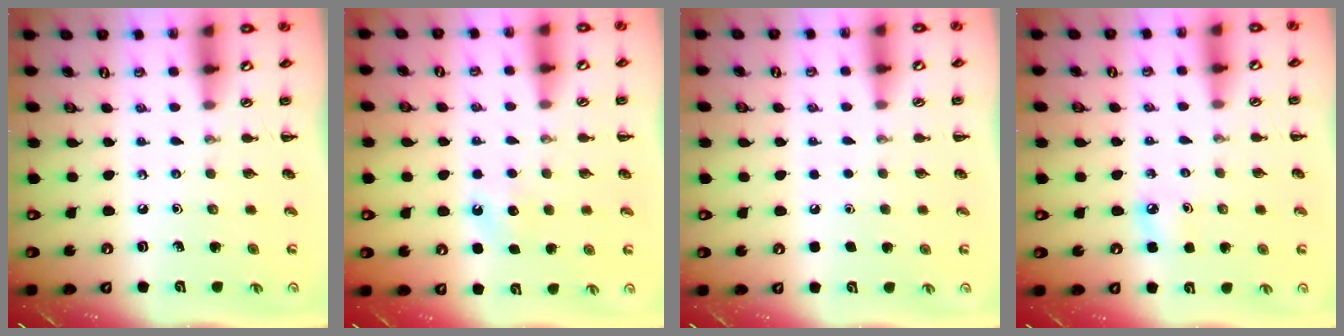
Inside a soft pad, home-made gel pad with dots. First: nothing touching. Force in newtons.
{"total": 5.0, "press": 4.8, "slide": 1.3}
{"total": 1.8, "press": 1.8, "slide": 0.1}
{"total": 4.7, "press": 4.5, "slide": 1.4}